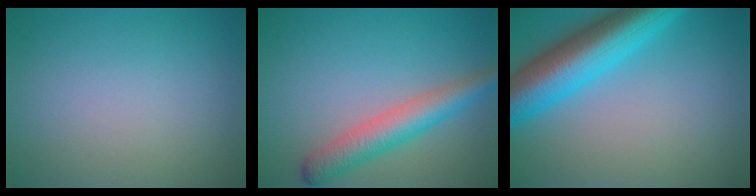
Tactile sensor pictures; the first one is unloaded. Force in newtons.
{"total": 4.6, "press": 4.6, "slide": 0.1}
{"total": 9.4, "press": 9.4, "slide": 0.4}